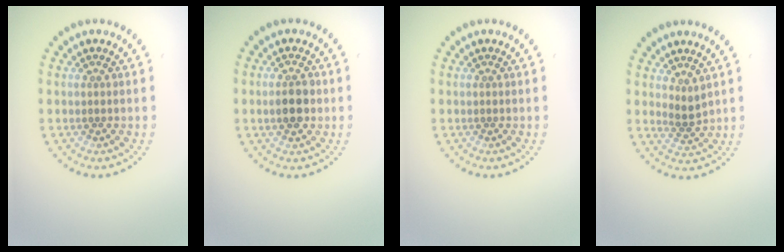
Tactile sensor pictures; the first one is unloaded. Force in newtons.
{"total": 2.8, "press": 2.8, "slide": 0.2}
{"total": 0.0}
{"total": 1.7, "press": 1.1, "slide": 1.2}